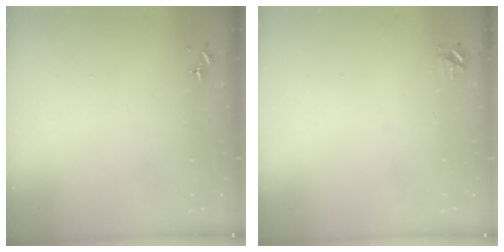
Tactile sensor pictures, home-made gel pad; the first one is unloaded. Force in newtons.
{"total": 4.2, "press": 4.1, "slide": 0.5}